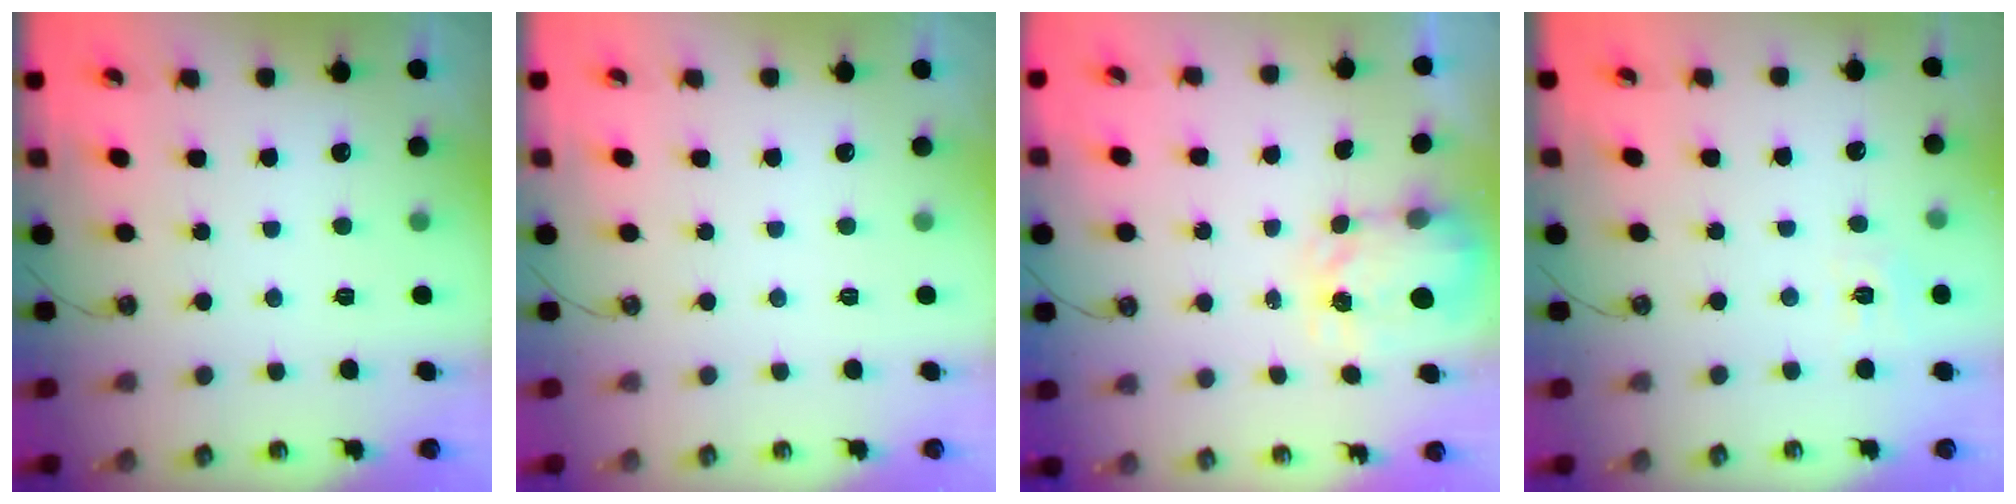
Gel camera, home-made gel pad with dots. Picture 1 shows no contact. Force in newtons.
{"total": 0.0}
{"total": 3.6, "press": 3.5, "slide": 0.4}
{"total": 5.6, "press": 5.6, "slide": 0.3}